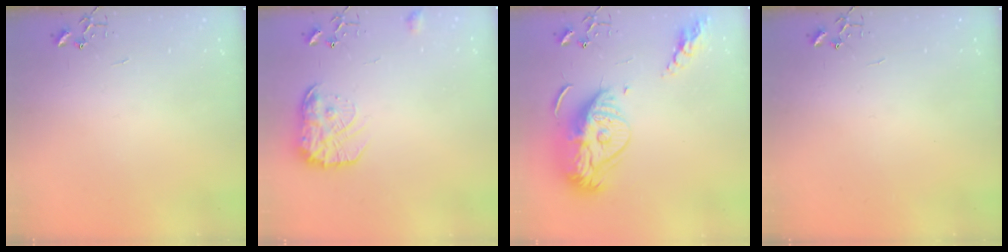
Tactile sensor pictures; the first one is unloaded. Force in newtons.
{"total": 14.3, "press": 14.3, "slide": 0.9}
{"total": 18.4, "press": 18.3, "slide": 1.7}
{"total": 0.0}